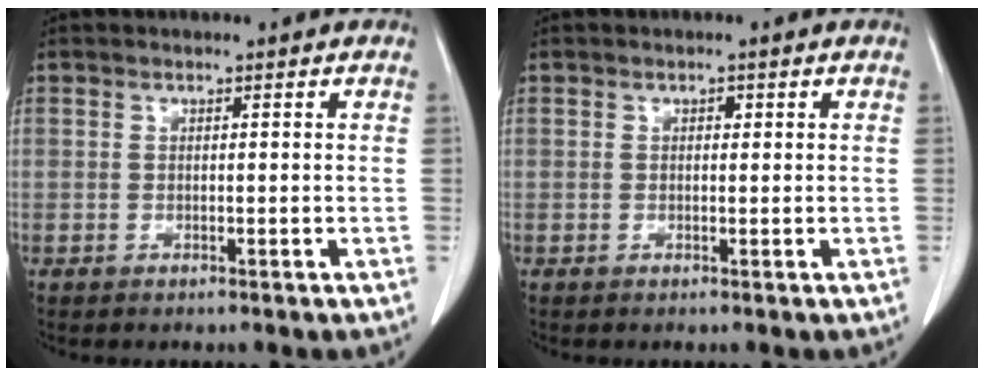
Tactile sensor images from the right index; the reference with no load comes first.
{"total": 0.7, "force": [0.2, 0.5, 0.4], "torque": [-0.005, 0.001, 0.002]}